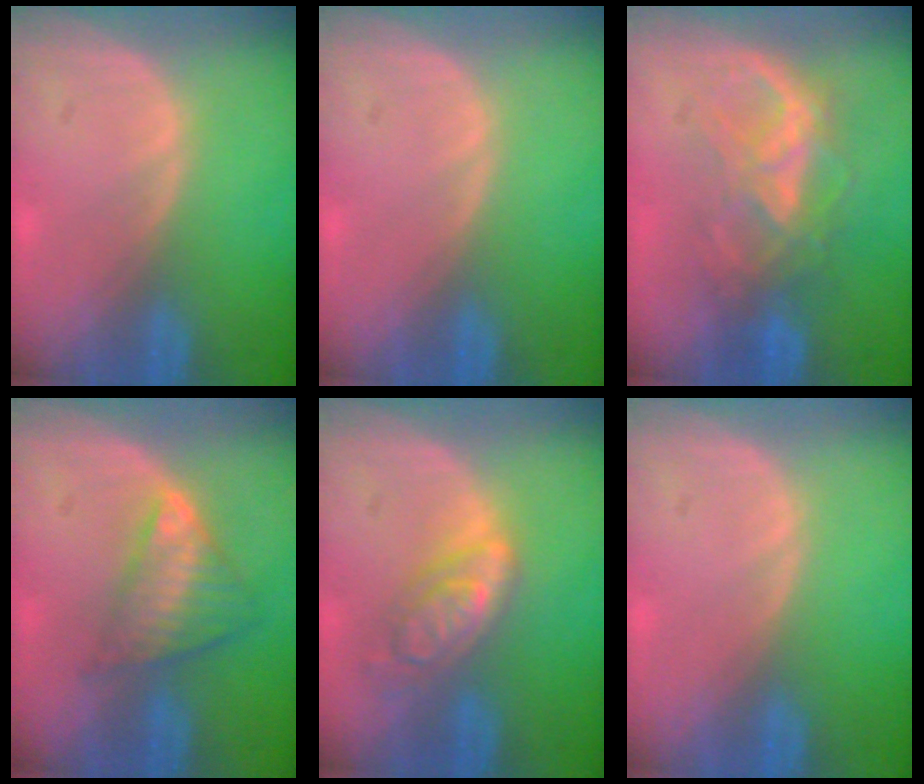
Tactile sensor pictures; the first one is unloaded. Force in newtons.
{"total": 0.0}
{"total": 6.3, "press": 6.3, "slide": 0.7}
{"total": 6.1, "press": 5.4, "slide": 2.7}
{"total": 6.5, "press": 5.7, "slide": 3.0}
{"total": 0.0}